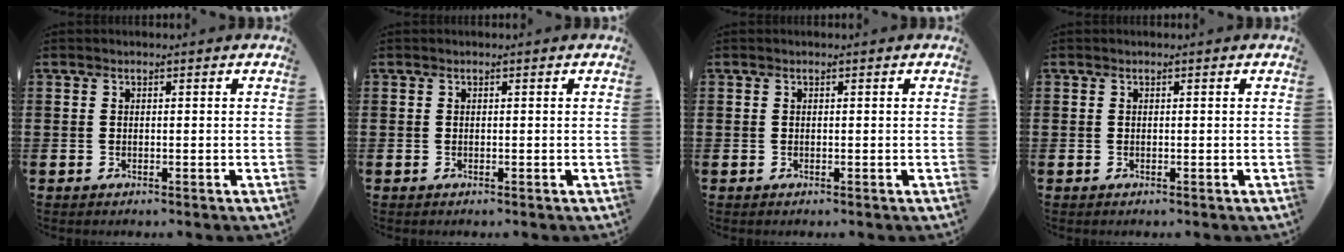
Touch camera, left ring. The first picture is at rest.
{"total": 0.0}
{"total": 0.0}
{"total": 0.0}